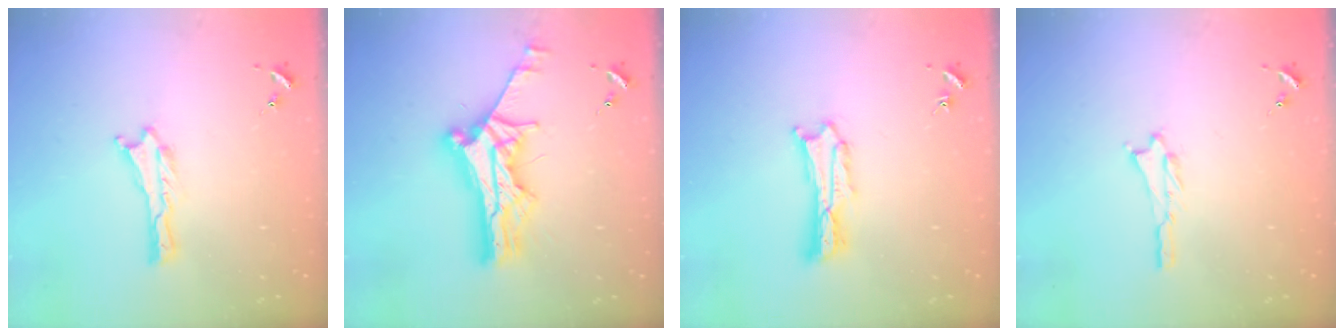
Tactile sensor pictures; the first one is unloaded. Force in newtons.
{"total": 12.5, "press": 12.4, "slide": 1.4}
{"total": 2.7, "press": 2.7, "slide": 0.3}
{"total": 0.7, "press": 0.7, "slide": 0.1}